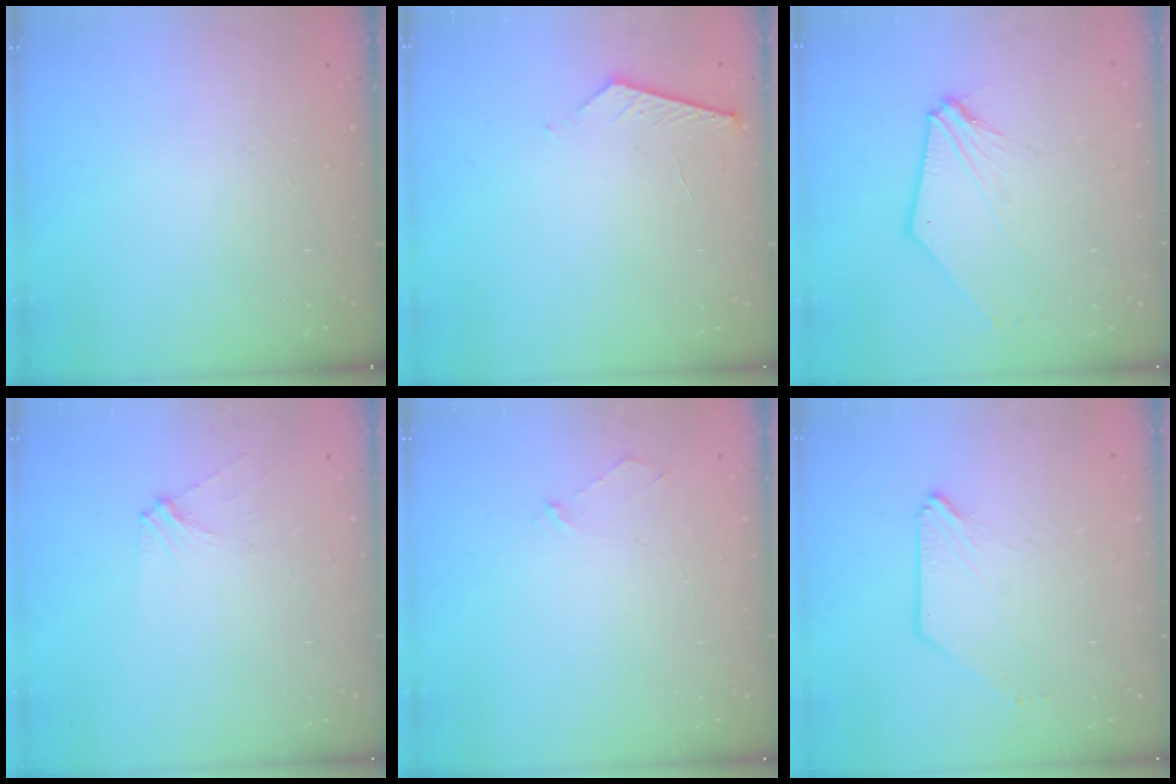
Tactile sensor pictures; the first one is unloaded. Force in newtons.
{"total": 4.1, "press": 4.1, "slide": 0.4}
{"total": 7.9, "press": 7.8, "slide": 1.3}
{"total": 3.6, "press": 3.5, "slide": 0.5}
{"total": 3.0, "press": 3.0, "slide": 0.3}
{"total": 0.8, "press": 0.7, "slide": 0.3}